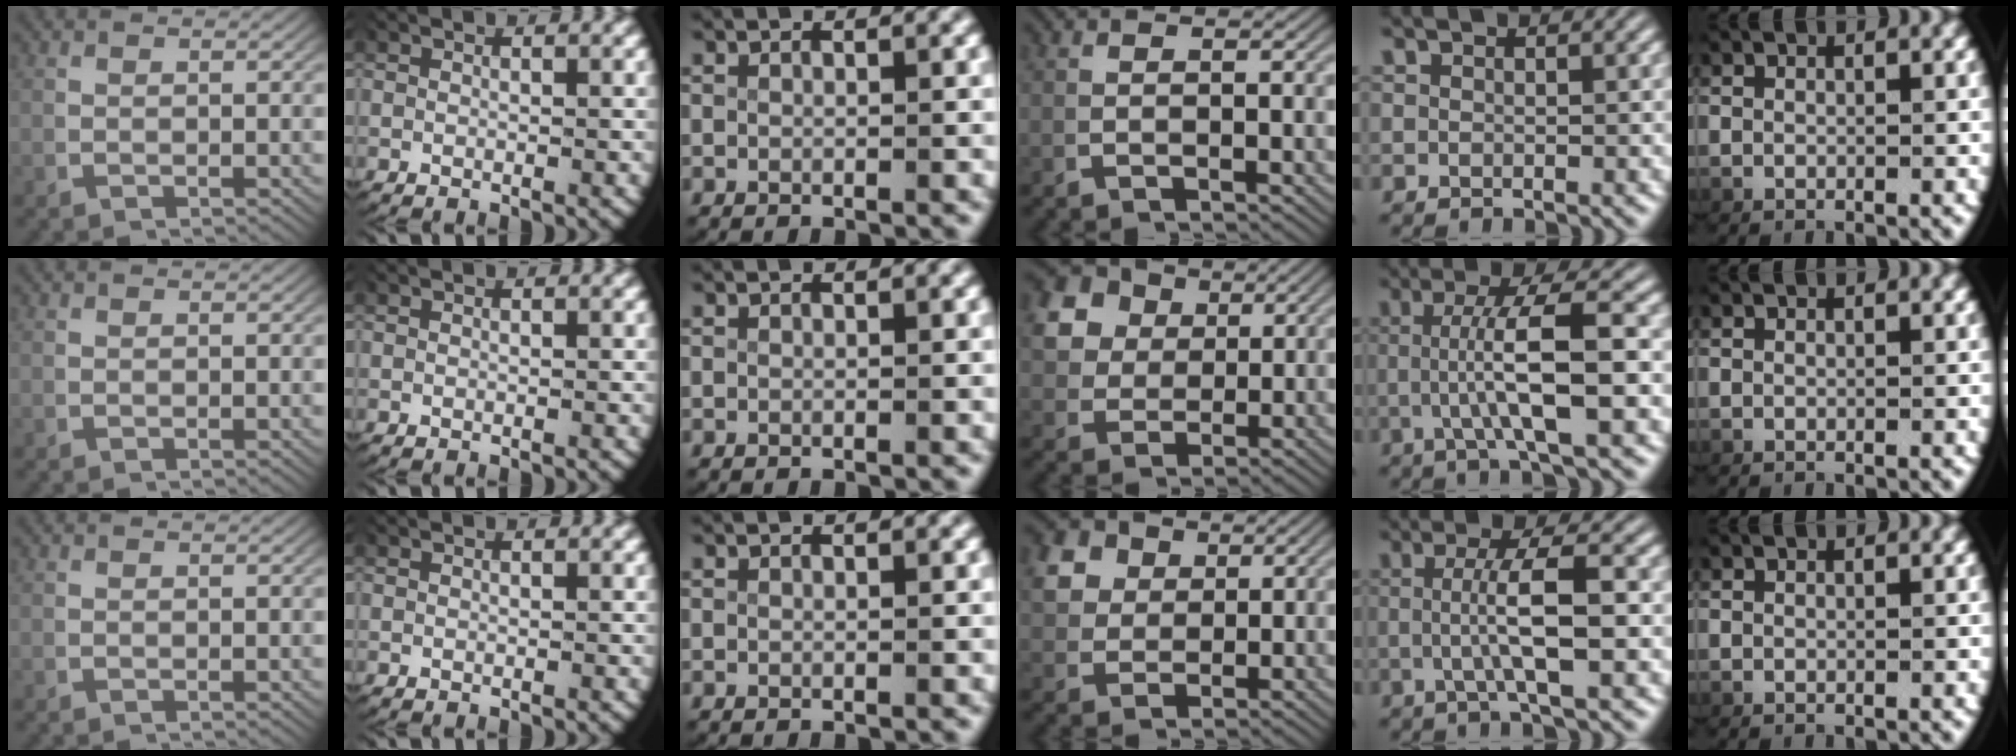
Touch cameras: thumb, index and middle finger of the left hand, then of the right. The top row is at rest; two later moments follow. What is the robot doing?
{"motion": "lift_and_place", "object": "card"}